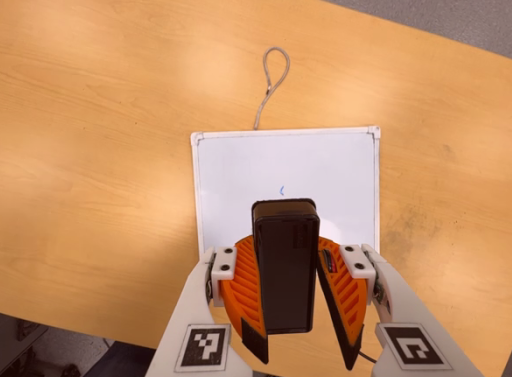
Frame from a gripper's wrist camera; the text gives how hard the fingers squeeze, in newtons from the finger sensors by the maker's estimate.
{"total": 8.5, "left": 9.1, "right": 7.9}